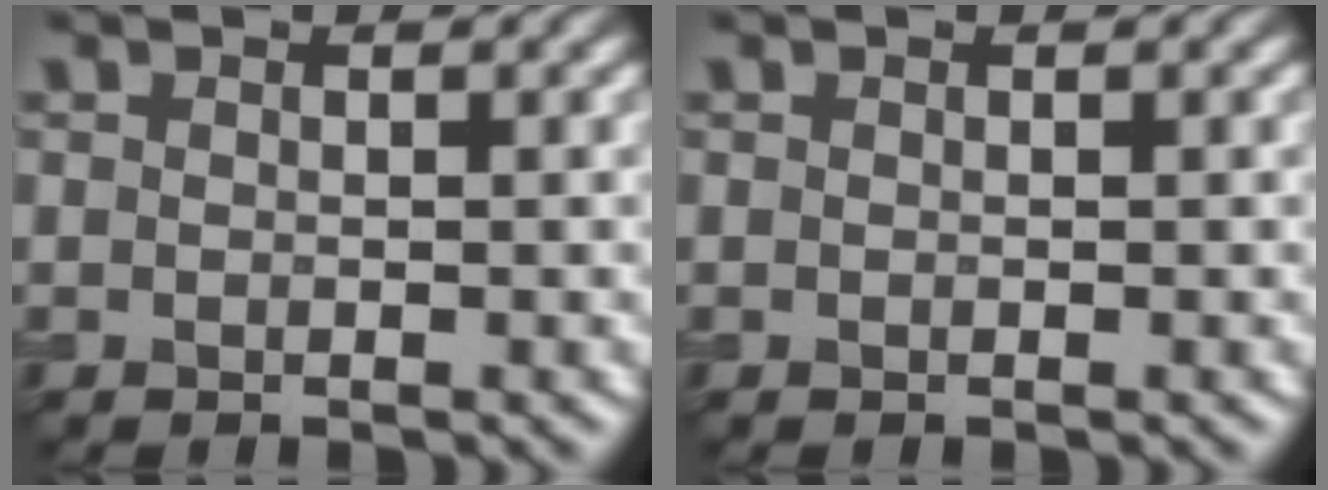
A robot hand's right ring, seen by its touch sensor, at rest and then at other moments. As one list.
[{"total": 0.0}]